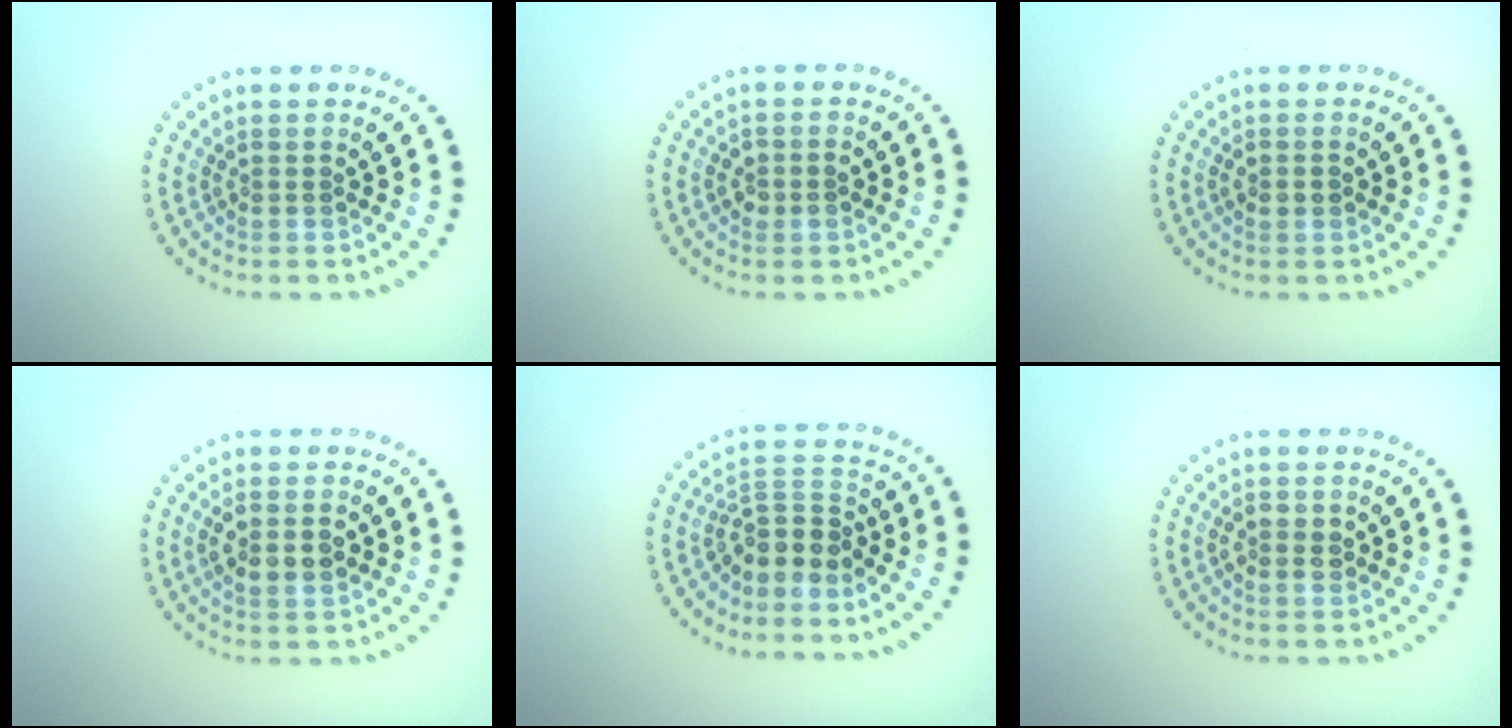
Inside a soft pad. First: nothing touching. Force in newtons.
{"total": 1.4, "press": 1.3, "slide": 0.2}
{"total": 1.3, "press": 1.3, "slide": 0.2}
{"total": 2.6, "press": 2.6, "slide": 0.1}
{"total": 3.2, "press": 2.4, "slide": 2.1}
{"total": 1.5, "press": 1.5, "slide": 0.3}